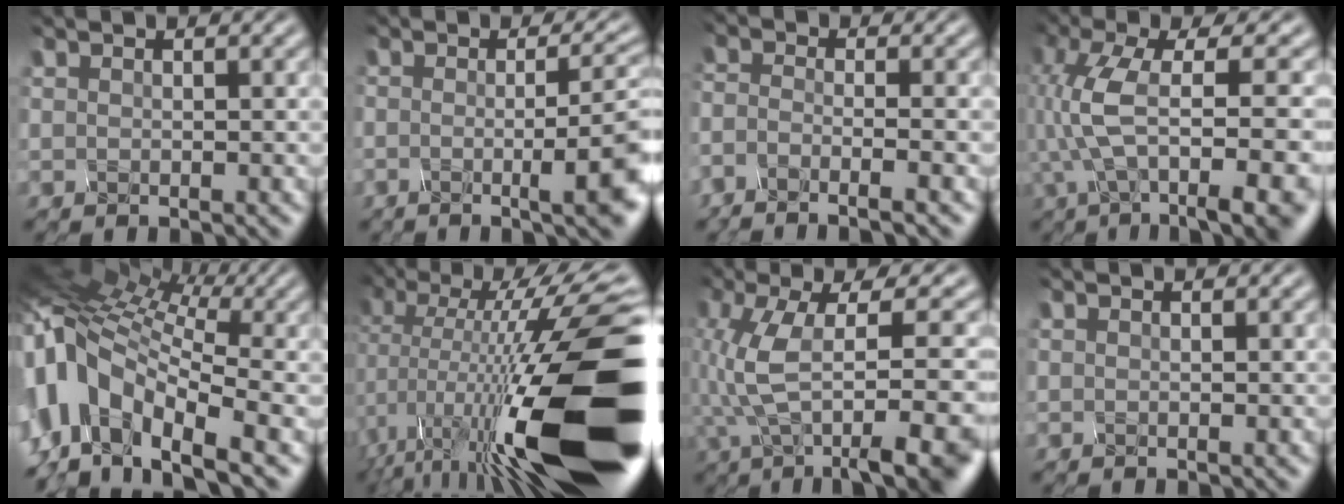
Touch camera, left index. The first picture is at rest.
{"total": 8.9, "force": [-1.4, 2.6, 8.4], "torque": [-0.065, 0.018, -0.026]}
{"total": 3.4, "force": [-2.9, 0.7, 1.6], "torque": [0.000, -0.007, -0.061]}
{"total": 11.1, "force": [-2.7, 3.9, 10.1], "torque": [-0.199, 0.000, -0.030]}
{"total": 11.8, "force": [-3.7, 6.7, 9.0], "torque": [-0.205, 0.016, -0.063]}
{"total": 18.6, "force": [-6.1, 5.2, 16.8], "torque": [-0.292, 0.024, -0.116]}
{"total": 11.0, "force": [-3.8, 3.0, 9.9], "torque": [-0.185, 0.009, -0.051]}
{"total": 0.0}